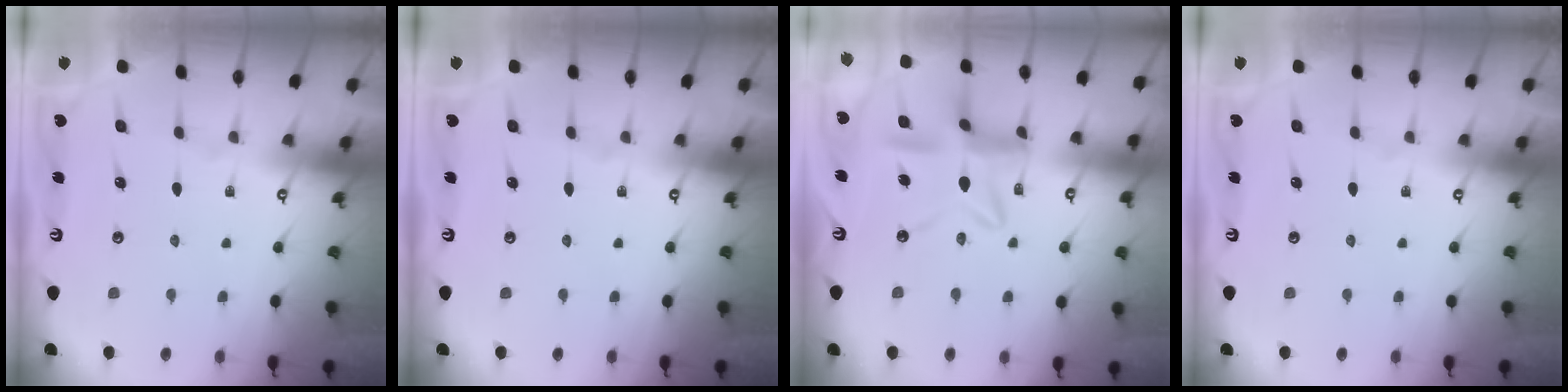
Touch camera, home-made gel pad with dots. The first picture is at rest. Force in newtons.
{"total": 0.0}
{"total": 12.7, "press": 12.7, "slide": 1.1}
{"total": 0.0}